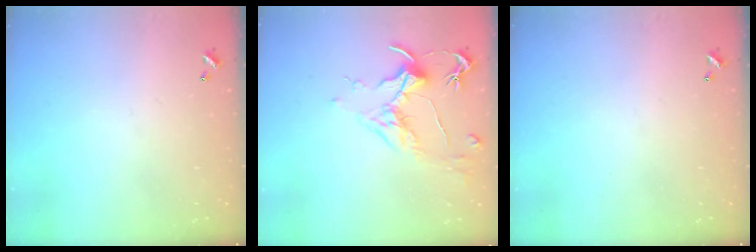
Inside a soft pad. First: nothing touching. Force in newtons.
{"total": 1.7, "press": 1.5, "slide": 0.9}
{"total": 0.0}